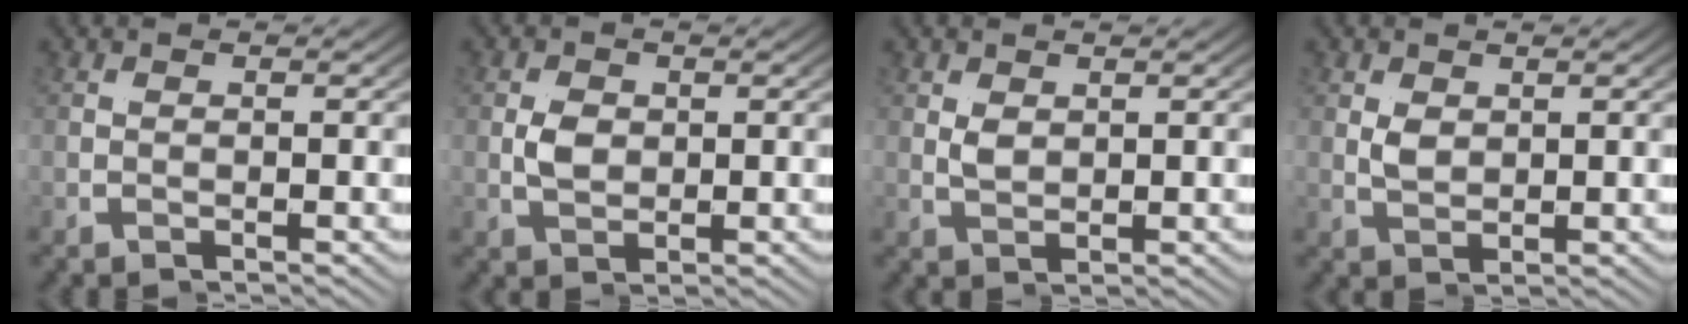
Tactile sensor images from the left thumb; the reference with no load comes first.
{"total": 2.3, "force": [0.6, 1.8, 1.4], "torque": [-0.039, -0.006, 0.012]}
{"total": 1.2, "force": [1.1, 0.3, 0.4], "torque": [-0.013, -0.003, 0.018]}
{"total": 1.4, "force": [1.1, 0.6, 0.6], "torque": [-0.019, -0.004, 0.018]}